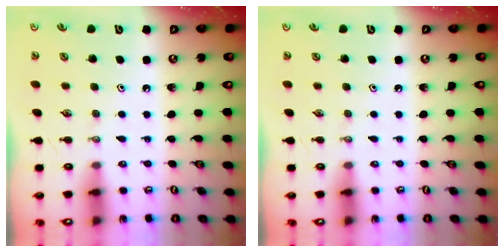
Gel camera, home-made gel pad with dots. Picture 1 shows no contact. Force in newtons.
{"total": 0.0}